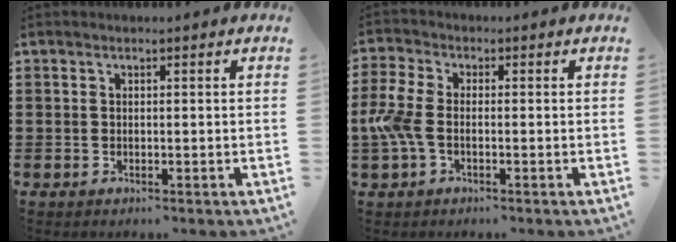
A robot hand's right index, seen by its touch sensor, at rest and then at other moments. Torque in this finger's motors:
{"motor_torque": [1.67, 0.46, 0.68, 0.16]}